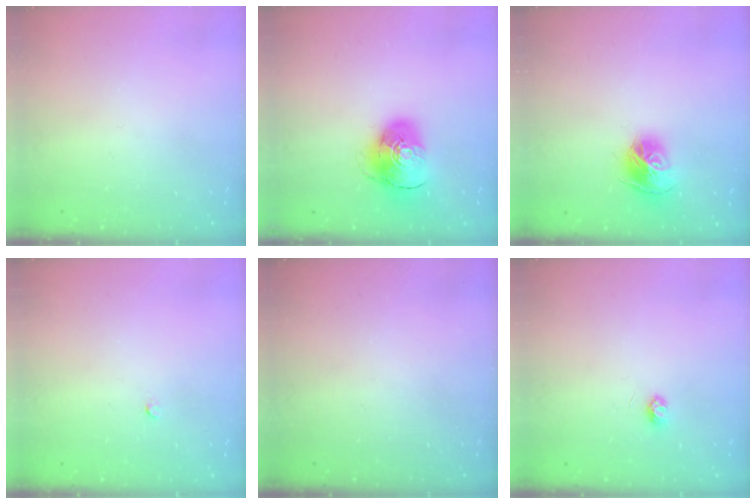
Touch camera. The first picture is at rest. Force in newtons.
{"total": 9.9, "press": 9.8, "slide": 1.4}
{"total": 12.5, "press": 12.4, "slide": 1.3}
{"total": 2.0, "press": 2.0, "slide": 0.3}
{"total": 0.0}
{"total": 3.2, "press": 3.2, "slide": 0.3}